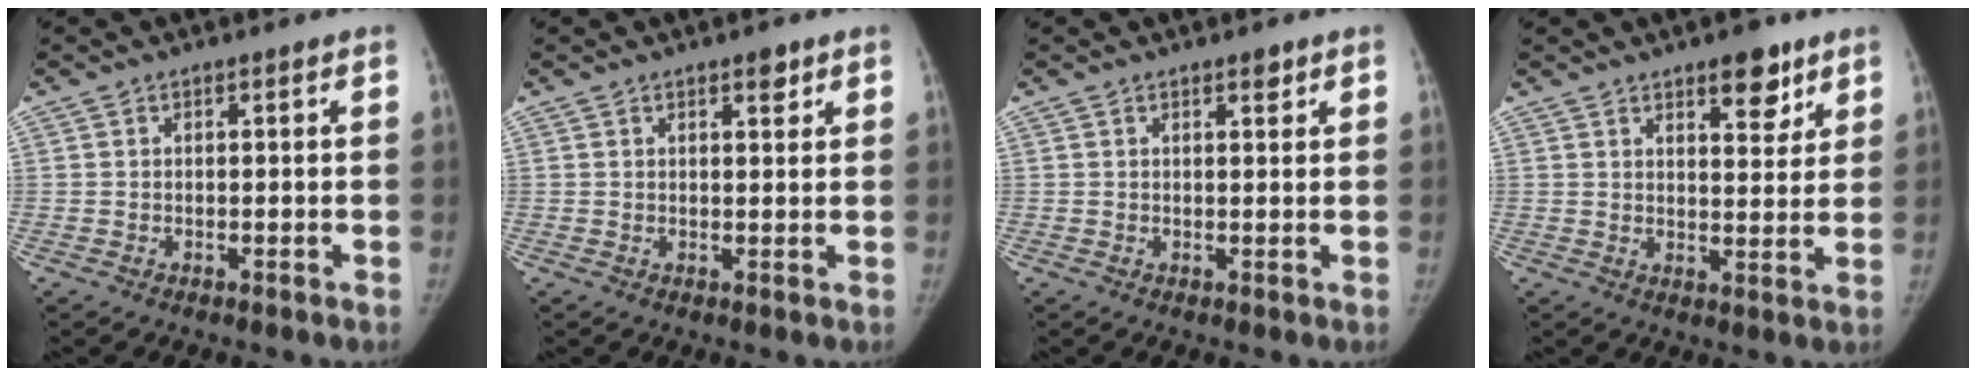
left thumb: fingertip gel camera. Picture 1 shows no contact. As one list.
[{"total": 1.9, "force": [1.3, 1.0, 1.1], "torque": [-0.003, -0.006, 0.016]}, {"total": 1.2, "force": [0.8, 0.7, 0.6], "torque": [0.003, -0.003, 0.008]}, {"total": 6.9, "force": [4.5, 3.1, 4.2], "torque": [-0.030, -0.025, 0.060]}]